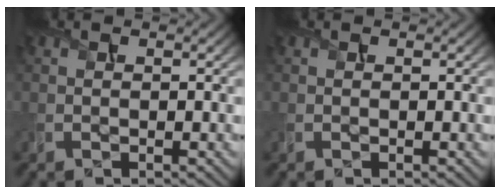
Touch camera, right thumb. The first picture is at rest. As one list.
[{"total": 0.0}]